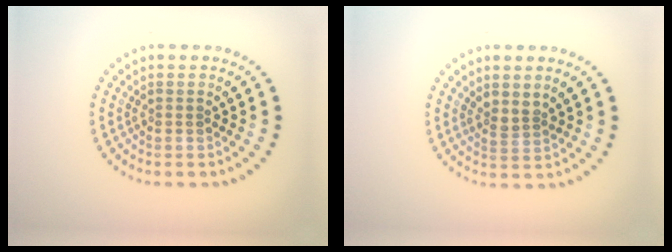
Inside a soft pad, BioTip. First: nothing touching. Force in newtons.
{"total": 1.6, "press": 1.2, "slide": 1.0}